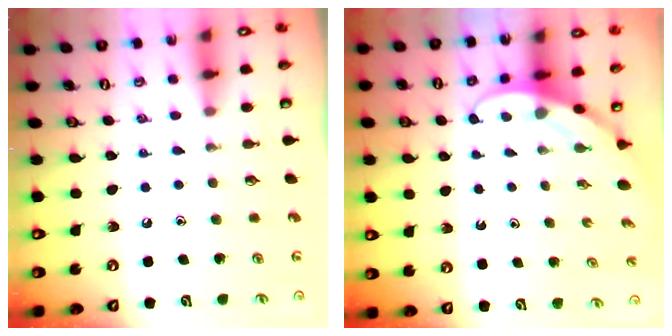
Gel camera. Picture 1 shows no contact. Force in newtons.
{"total": 3.1, "press": 3.1, "slide": 0.1}